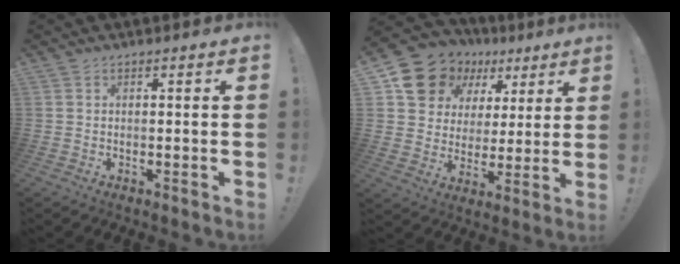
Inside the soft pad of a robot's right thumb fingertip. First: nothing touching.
{"total": 15.3, "force": [8.7, 11.1, 5.9], "torque": [-0.098, -0.047, 0.173]}